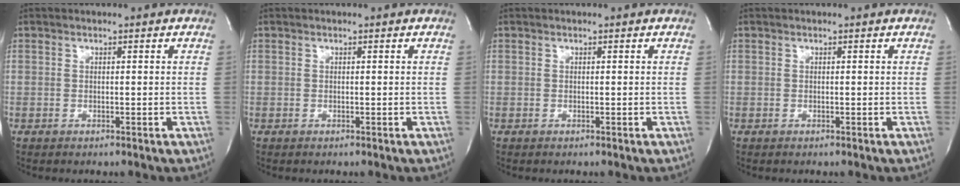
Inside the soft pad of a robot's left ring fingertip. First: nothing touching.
{"total": 0.0}
{"total": 0.0}
{"total": 0.0}